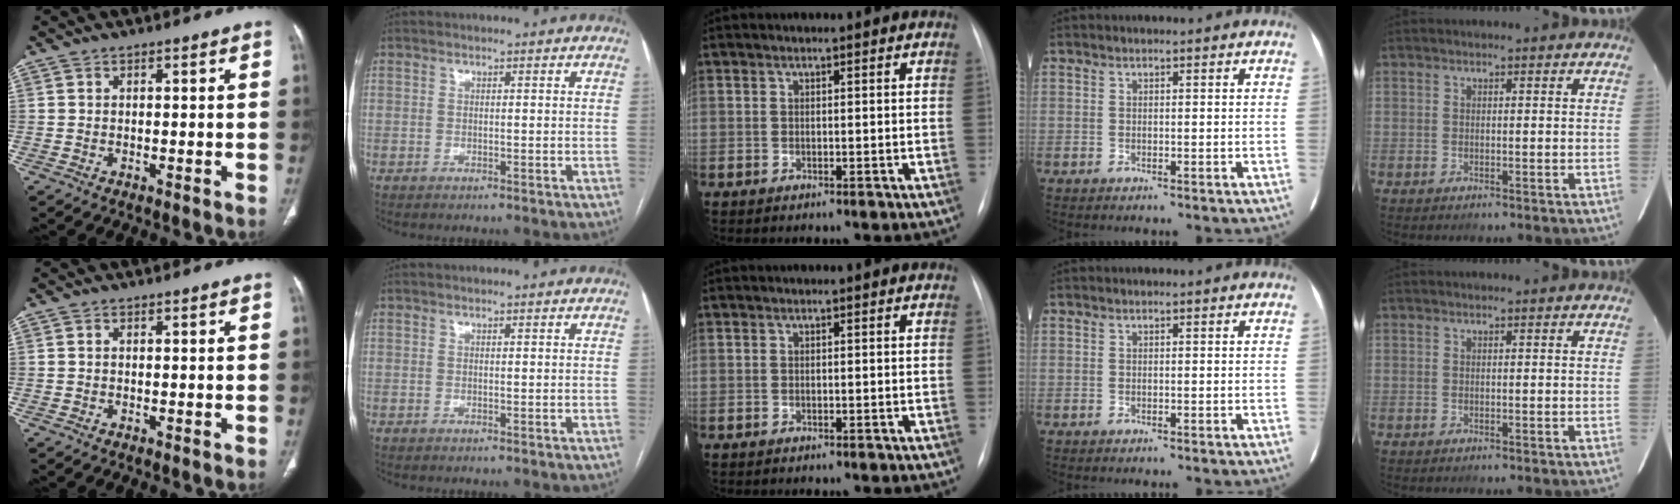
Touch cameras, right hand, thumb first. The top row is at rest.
{}